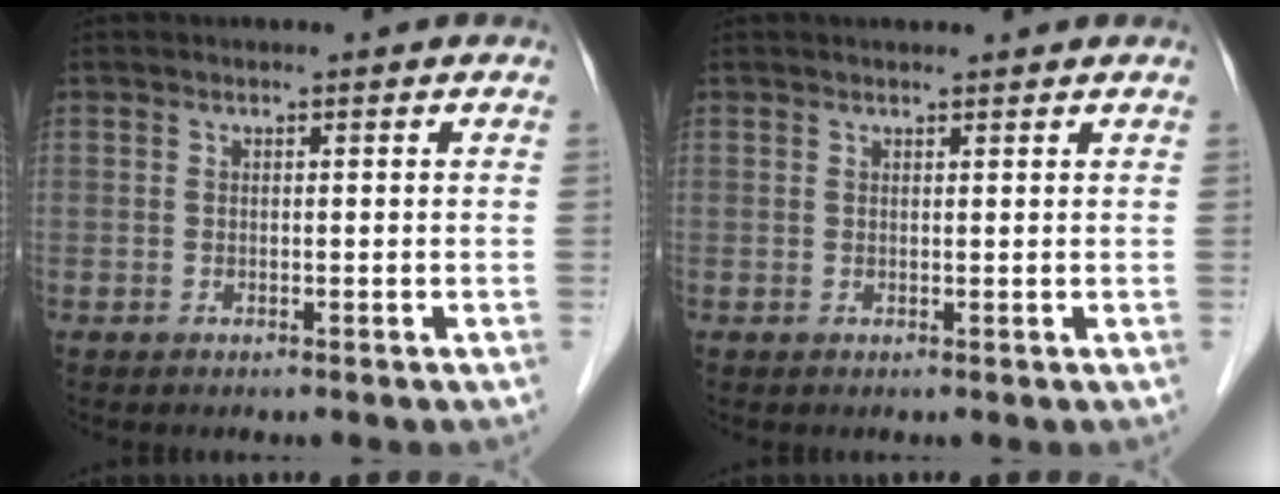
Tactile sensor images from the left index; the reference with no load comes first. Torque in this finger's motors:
{"motor_torque": [0.13, -0.09, 0.00, -0.01]}